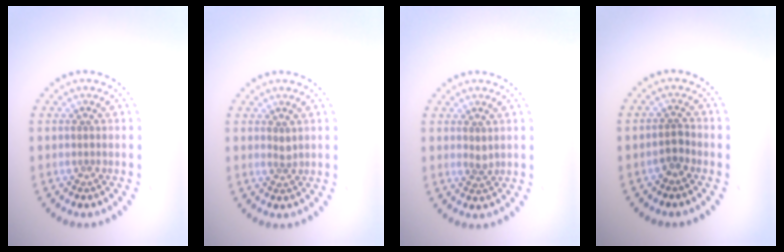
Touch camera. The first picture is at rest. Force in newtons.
{"total": 0.8, "press": 0.6, "slide": 0.6}
{"total": 0.9, "press": 0.7, "slide": 0.6}
{"total": 1.3, "press": 1.0, "slide": 0.8}